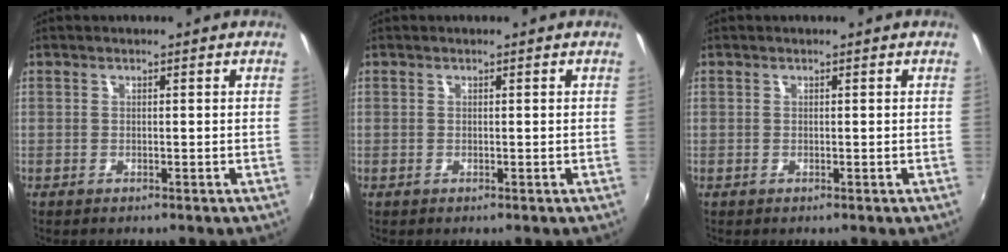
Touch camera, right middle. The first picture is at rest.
{"total": 0.0}
{"total": 0.0}